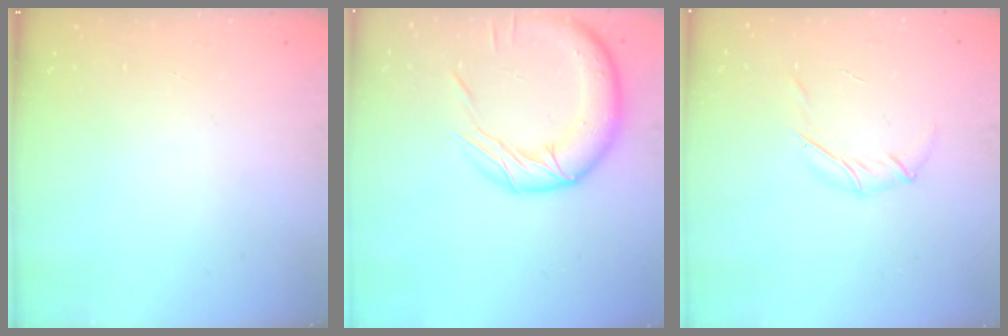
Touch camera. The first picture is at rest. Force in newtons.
{"total": 17.0, "press": 16.8, "slide": 2.6}
{"total": 5.5, "press": 5.3, "slide": 1.4}